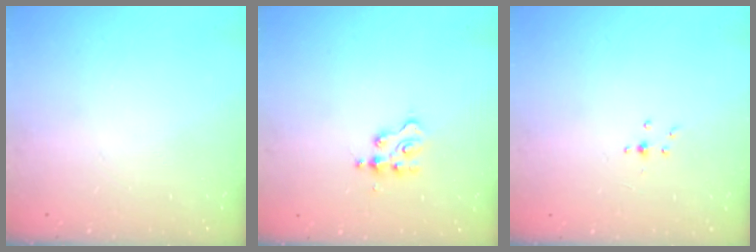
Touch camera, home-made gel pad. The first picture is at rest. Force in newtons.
{"total": 2.1, "press": 2.1, "slide": 0.3}
{"total": 2.5, "press": 2.3, "slide": 1.0}